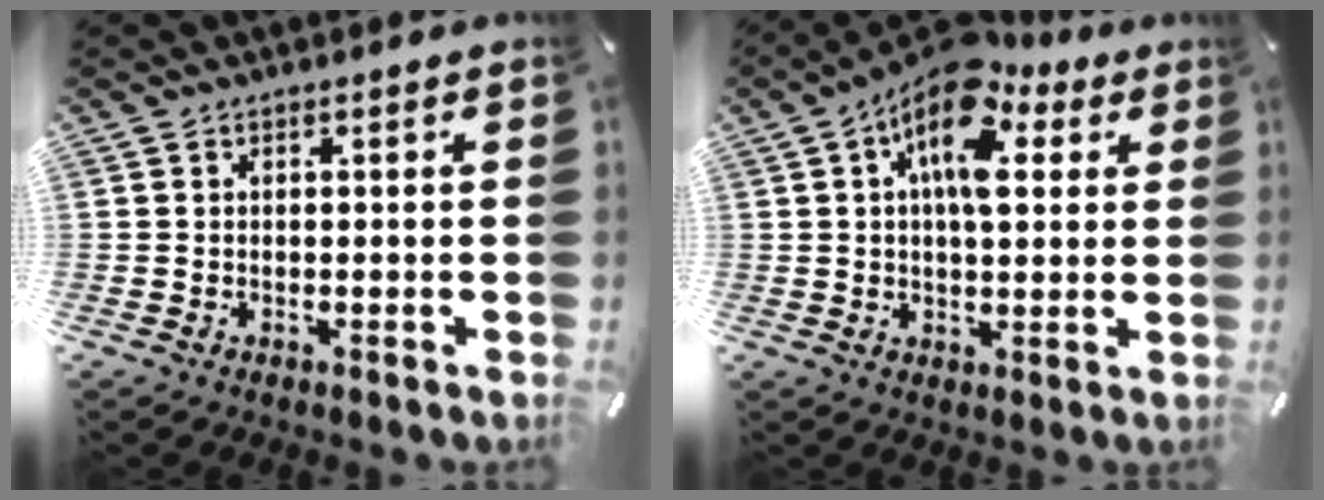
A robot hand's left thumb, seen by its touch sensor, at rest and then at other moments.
{"total": 15.0, "force": [6.8, 7.3, 11.1], "torque": [-0.183, -0.034, 0.116]}